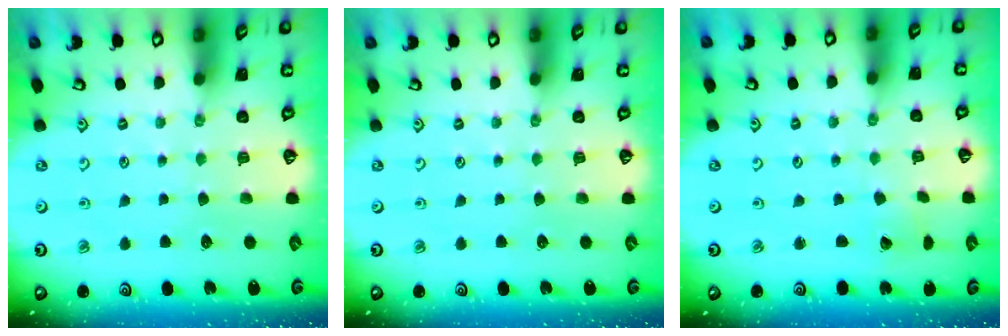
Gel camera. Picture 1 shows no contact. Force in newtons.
{"total": 0.0}
{"total": 2.1, "press": 2.1, "slide": 0.2}